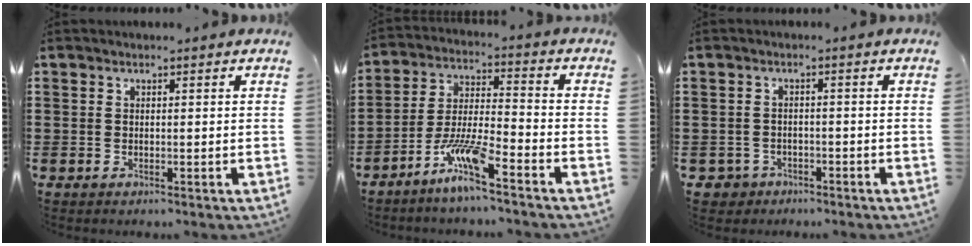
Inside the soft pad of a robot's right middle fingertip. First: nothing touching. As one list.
[{"total": 8.2, "force": [-6.0, 0.6, 5.6], "torque": [-0.125, -0.013, -0.117]}, {"total": 1.8, "force": [-1.5, 0.9, 0.0], "torque": [-0.009, -0.002, -0.034]}]